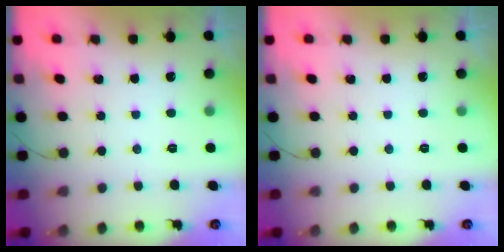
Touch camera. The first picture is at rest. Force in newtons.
{"total": 0.0}